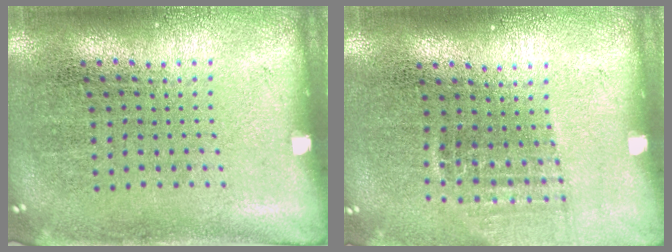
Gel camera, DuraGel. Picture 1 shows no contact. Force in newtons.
{"total": 0.9, "press": 0.8, "slide": 0.4}